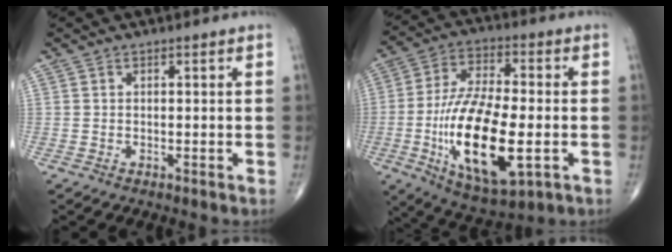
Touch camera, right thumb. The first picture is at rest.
{"total": 21.0, "force": [-4.6, 8.5, 18.6], "torque": [-0.350, 0.004, -0.069]}